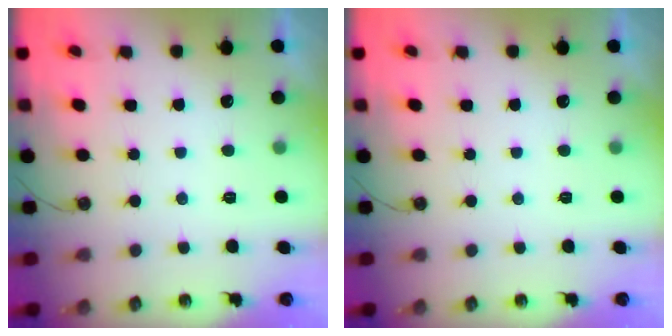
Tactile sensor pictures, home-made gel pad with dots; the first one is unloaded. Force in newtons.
{"total": 0.0}